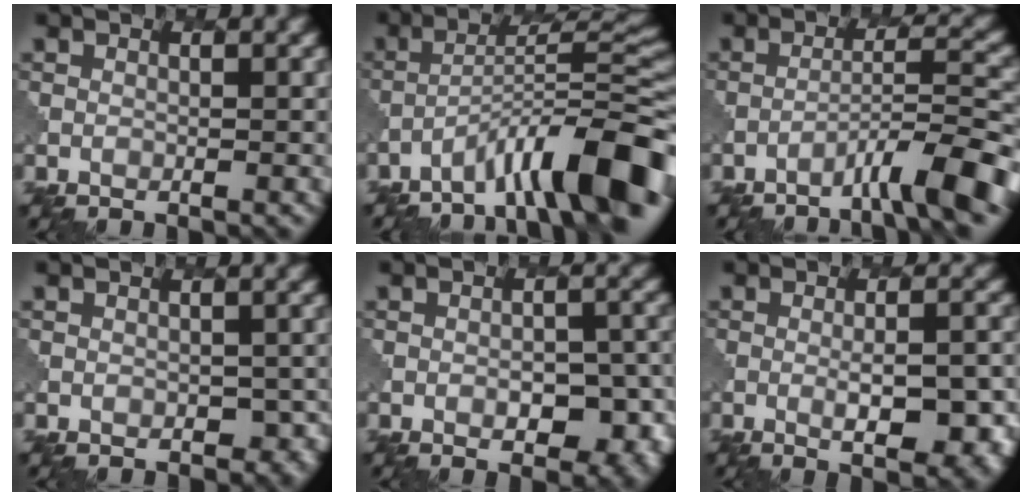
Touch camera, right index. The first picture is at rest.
{"total": 11.2, "force": [-7.1, 2.0, 8.4], "torque": [-0.120, 0.024, -0.111]}
{"total": 6.3, "force": [-4.2, 0.6, 4.7], "torque": [-0.067, 0.014, -0.072]}
{"total": 2.5, "force": [-1.0, 1.9, 1.4], "torque": [-0.012, -0.008, -0.002]}
{"total": 6.4, "force": [-2.4, 3.3, 5.0], "torque": [-0.053, 0.010, -0.016]}
{"total": 7.0, "force": [-1.5, 2.5, 6.3], "torque": [-0.087, -0.006, -0.009]}